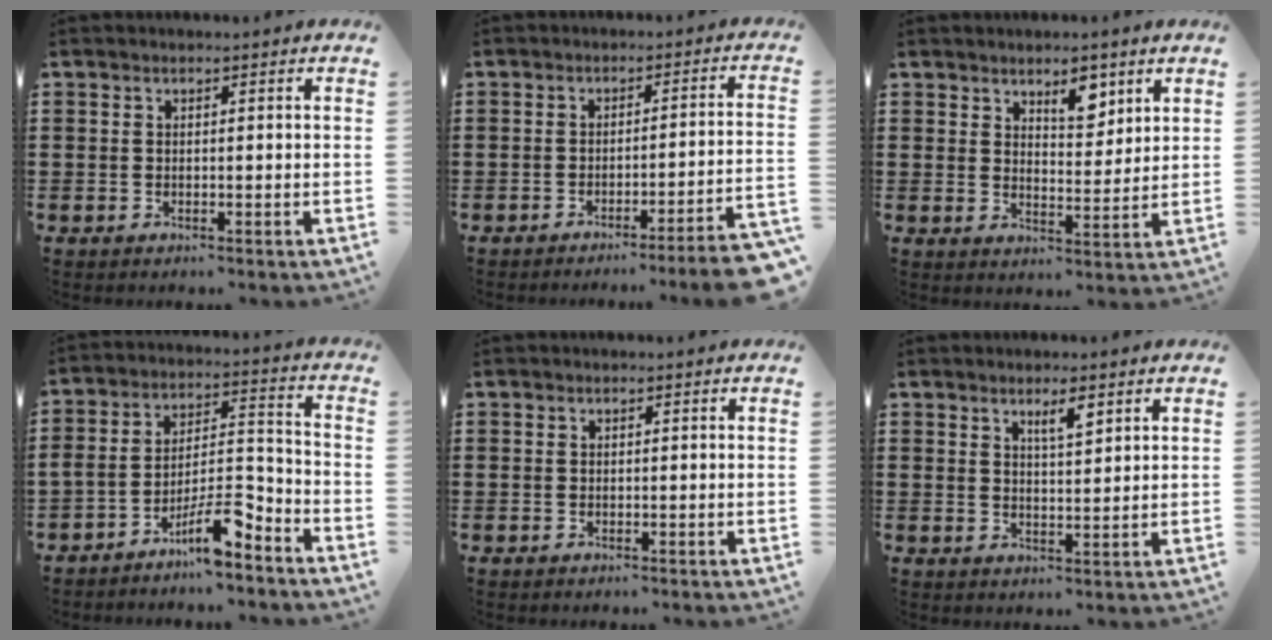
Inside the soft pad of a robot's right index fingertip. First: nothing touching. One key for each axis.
{"total": 4.5, "fx": -3.6, "fy": -0.8, "fz": 2.6, "tx": -0.043, "ty": -0.019, "tz": -0.072}
{"total": 5.5, "fx": 3.9, "fy": 2.5, "fz": 2.9, "tx": -0.043, "ty": -0.006, "tz": 0.066}
{"total": 9.0, "fx": -6.9, "fy": 2.0, "fz": 5.5, "tx": -0.089, "ty": 0.016, "tz": -0.125}
{"total": 0.0}
{"total": 3.0, "fx": 2.1, "fy": 0.6, "fz": 2.1, "tx": -0.036, "ty": 0.001, "tz": 0.033}